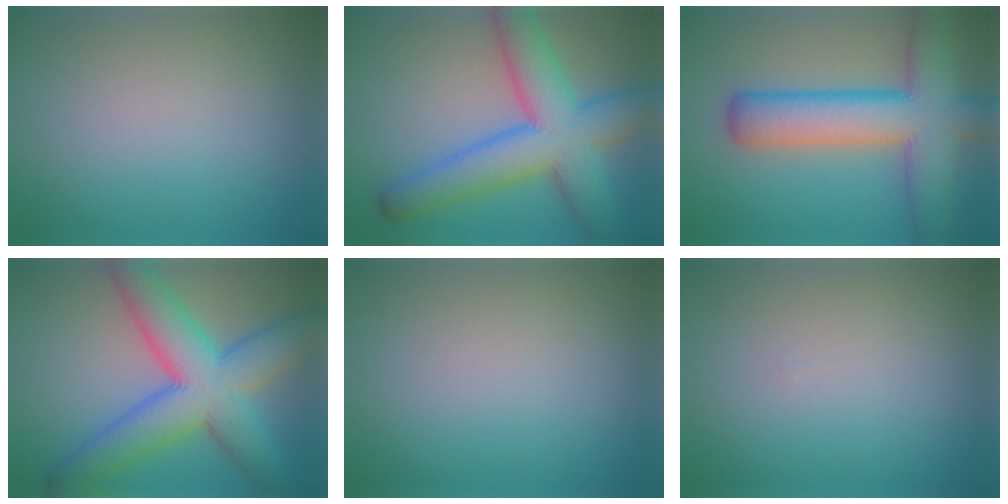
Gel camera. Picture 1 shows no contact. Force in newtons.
{"total": 10.1, "press": 10.1, "slide": 0.2}
{"total": 9.8, "press": 9.8, "slide": 0.3}
{"total": 10.8, "press": 10.8, "slide": 0.2}
{"total": 0.0}
{"total": 0.0}